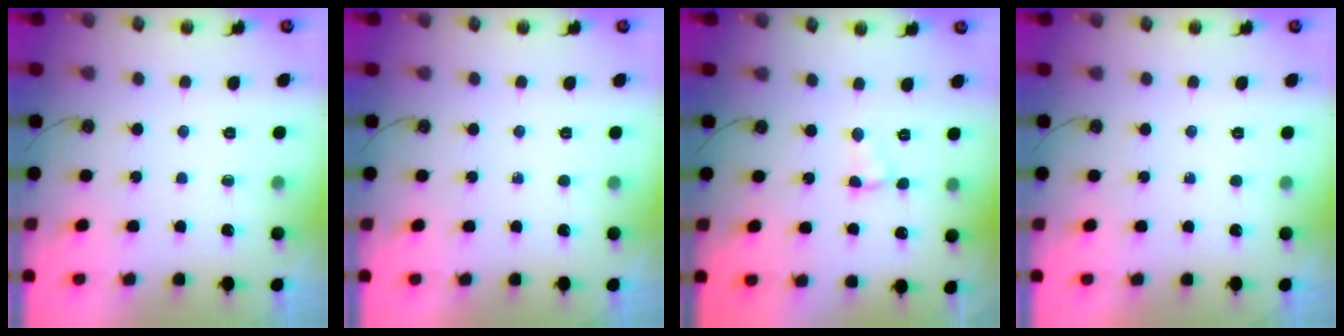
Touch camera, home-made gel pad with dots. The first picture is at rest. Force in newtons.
{"total": 0.0}
{"total": 2.2, "press": 2.2, "slide": 0.4}
{"total": 0.0}